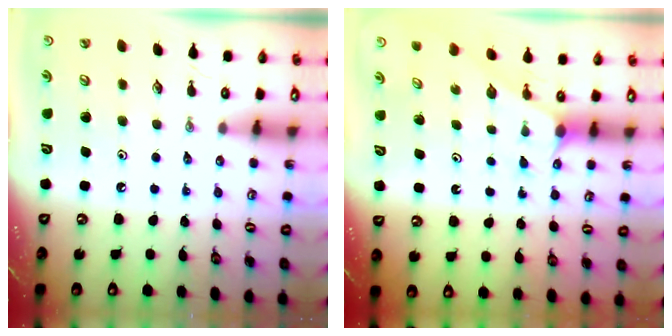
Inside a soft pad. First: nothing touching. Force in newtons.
{"total": 1.0, "press": 0.9, "slide": 0.2}